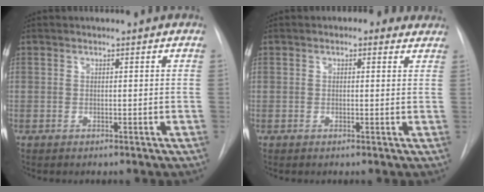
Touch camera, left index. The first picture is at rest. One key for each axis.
{"total": 3.1, "fx": 2.1, "fy": 1.8, "fz": 1.4, "tx": -0.011, "ty": 0.014, "tz": 0.018}